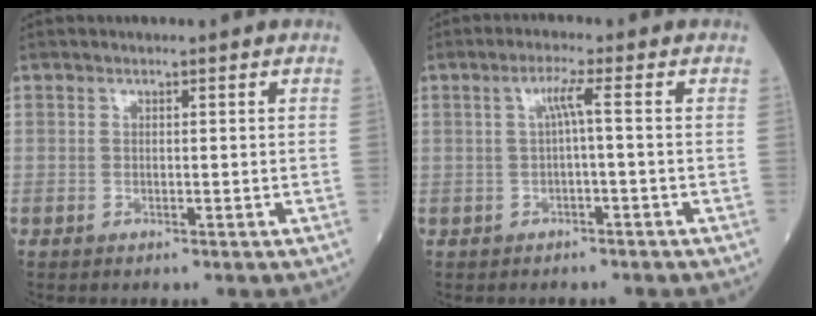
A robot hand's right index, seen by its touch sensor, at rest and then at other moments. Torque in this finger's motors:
{"motor_torque": [0.21, 0.20, 0.06, 0.04]}